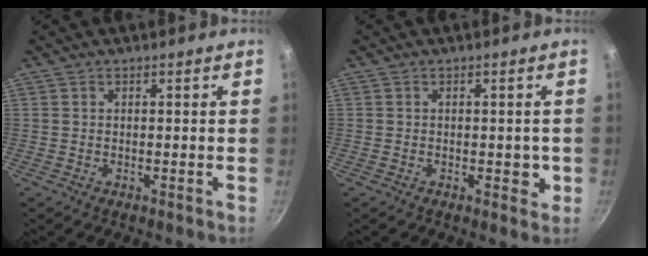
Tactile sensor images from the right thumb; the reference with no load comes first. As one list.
[{"total": 2.7, "force": [-0.4, 1.9, 1.9], "torque": [-0.006, -0.002, -0.008]}]